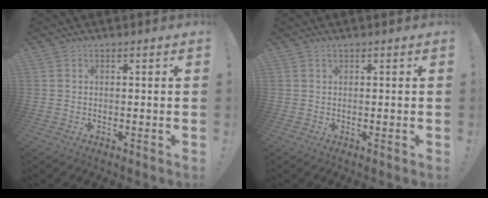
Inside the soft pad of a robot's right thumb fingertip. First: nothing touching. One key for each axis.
{"total": 0.6, "fx": 0.3, "fy": 0.3, "fz": 0.4, "tx": -0.005, "ty": 0.001, "tz": 0.005}